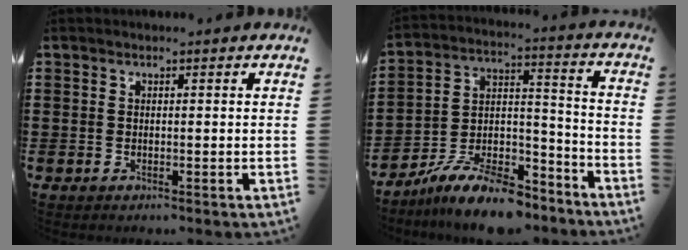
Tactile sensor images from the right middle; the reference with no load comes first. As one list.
[{"total": 11.8, "force": [-10.1, 2.8, 5.5], "torque": [-0.101, 0.034, -0.193]}]